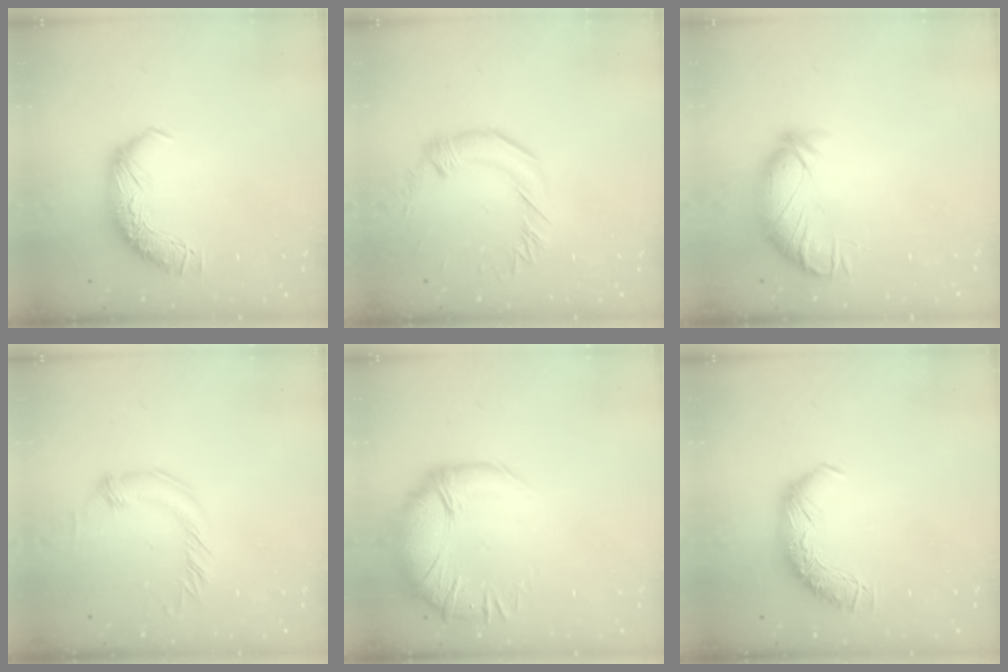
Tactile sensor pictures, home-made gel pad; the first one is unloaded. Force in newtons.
{"total": 1.0, "press": 1.0, "slide": 0.4}
{"total": 3.8, "press": 3.2, "slide": 2.0}
{"total": 2.1, "press": 2.0, "slide": 0.5}
{"total": 2.7, "press": 0.1, "slide": 2.7}
{"total": 0.0}